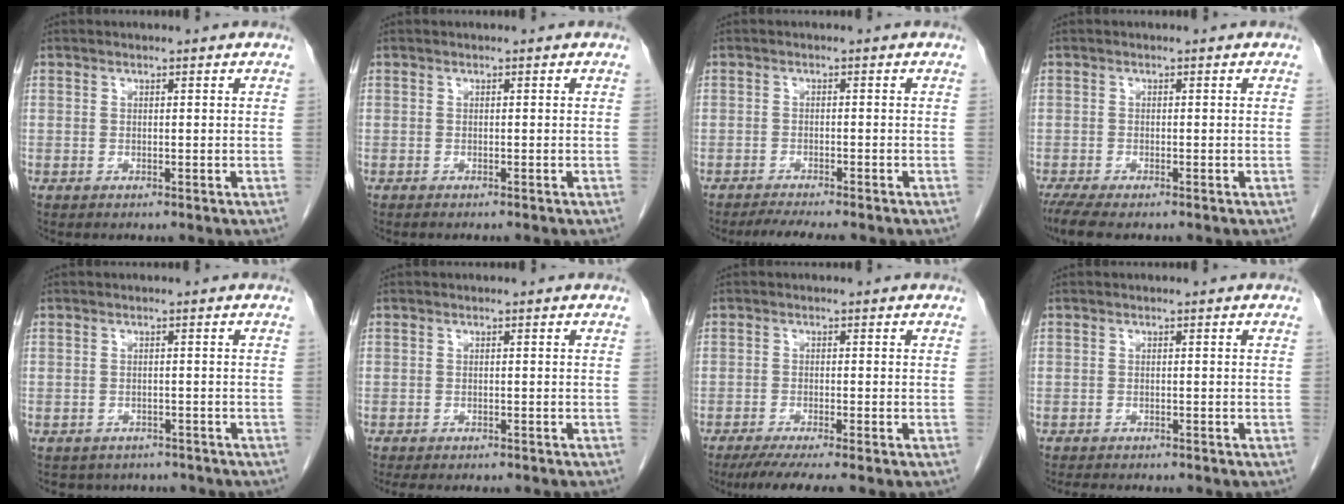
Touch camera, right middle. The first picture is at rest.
{"total": 1.5, "force": [-1.3, 0.0, 0.7], "torque": [-0.008, 0.000, -0.016]}
{"total": 4.4, "force": [-3.9, 0.2, 2.1], "torque": [-0.031, -0.010, -0.061]}
{"total": 5.0, "force": [-4.0, 0.9, 2.9], "torque": [-0.052, -0.014, -0.065]}
{"total": 6.7, "force": [-6.0, 2.9, 0.5], "torque": [-0.003, 0.012, -0.067]}
{"total": 9.4, "force": [-8.4, 2.1, 3.7], "torque": [-0.046, -0.008, -0.103]}
{"total": 7.4, "force": [-6.2, -0.5, 4.0], "torque": [-0.049, -0.020, -0.098]}
{"total": 6.4, "force": [-5.8, 1.2, 2.5], "torque": [-0.031, -0.005, -0.081]}